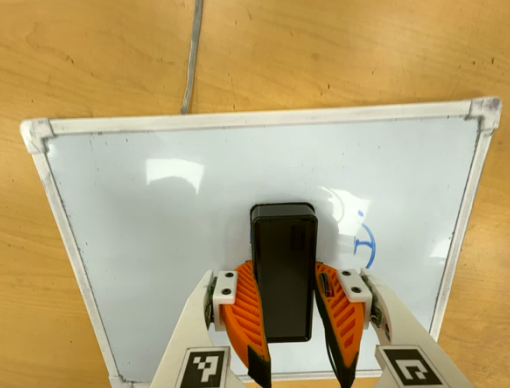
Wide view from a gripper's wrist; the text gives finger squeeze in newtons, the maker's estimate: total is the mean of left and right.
{"total": 13.8, "left": 13.1, "right": 14.4}